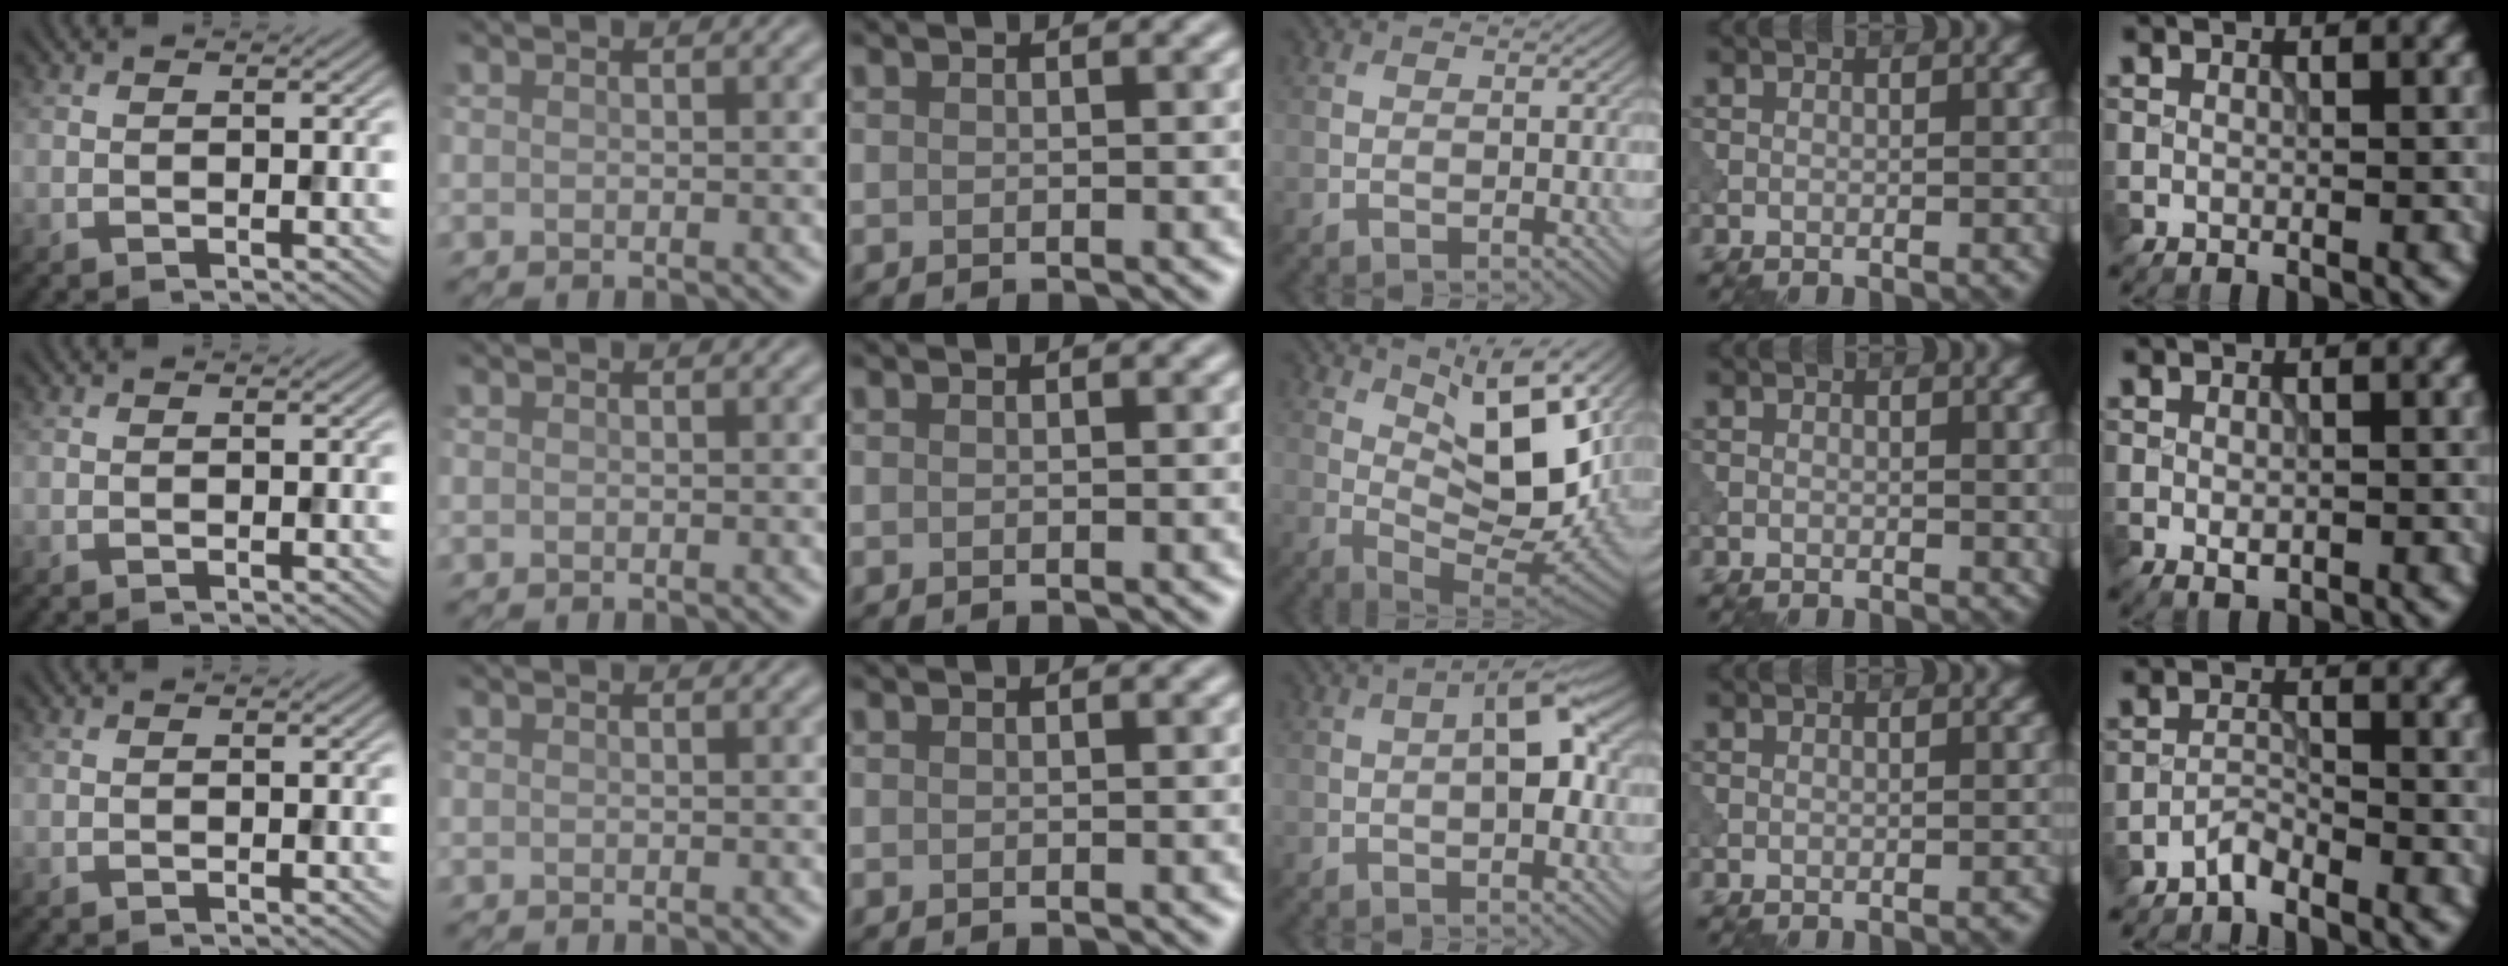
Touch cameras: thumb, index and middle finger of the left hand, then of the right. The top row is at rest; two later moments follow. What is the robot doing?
{"motion": "shake", "object": "bell"}